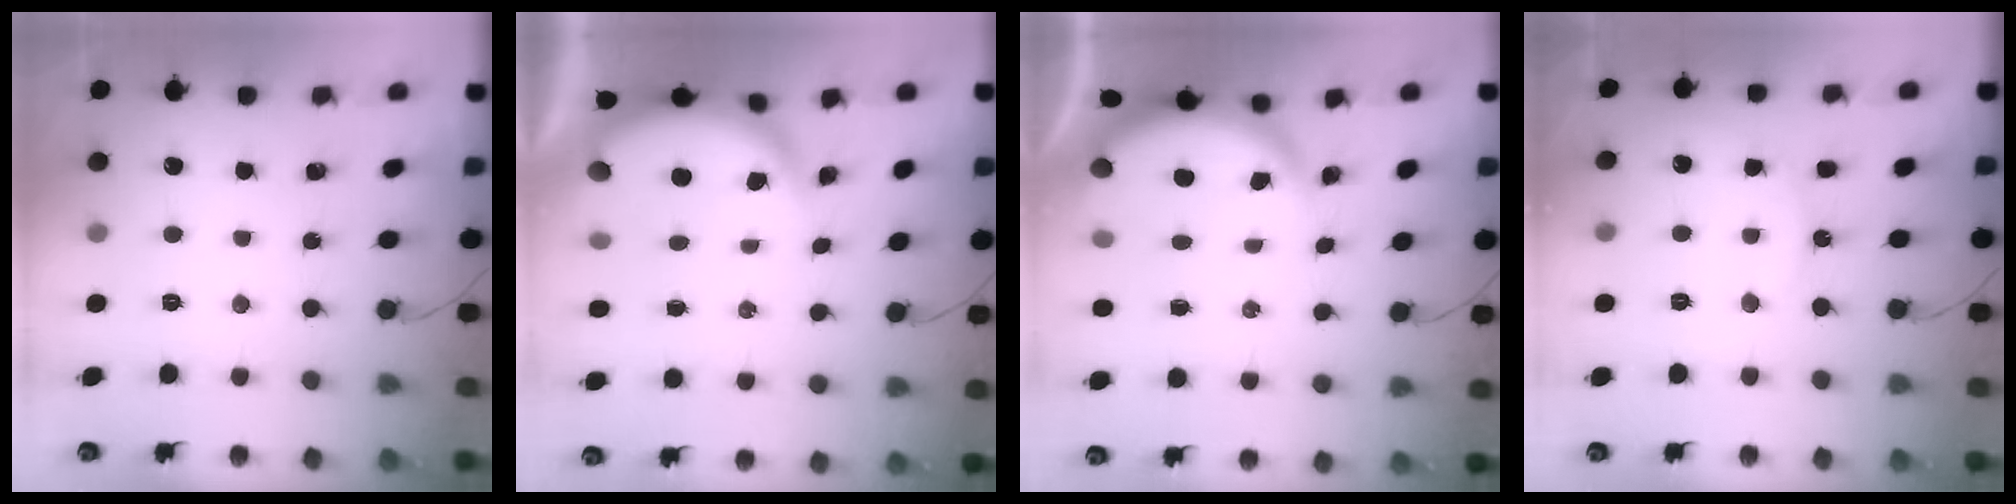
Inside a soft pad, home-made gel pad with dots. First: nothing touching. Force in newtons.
{"total": 5.1, "press": 5.1, "slide": 0.2}
{"total": 4.0, "press": 4.0, "slide": 0.1}
{"total": 9.9, "press": 9.9, "slide": 0.7}